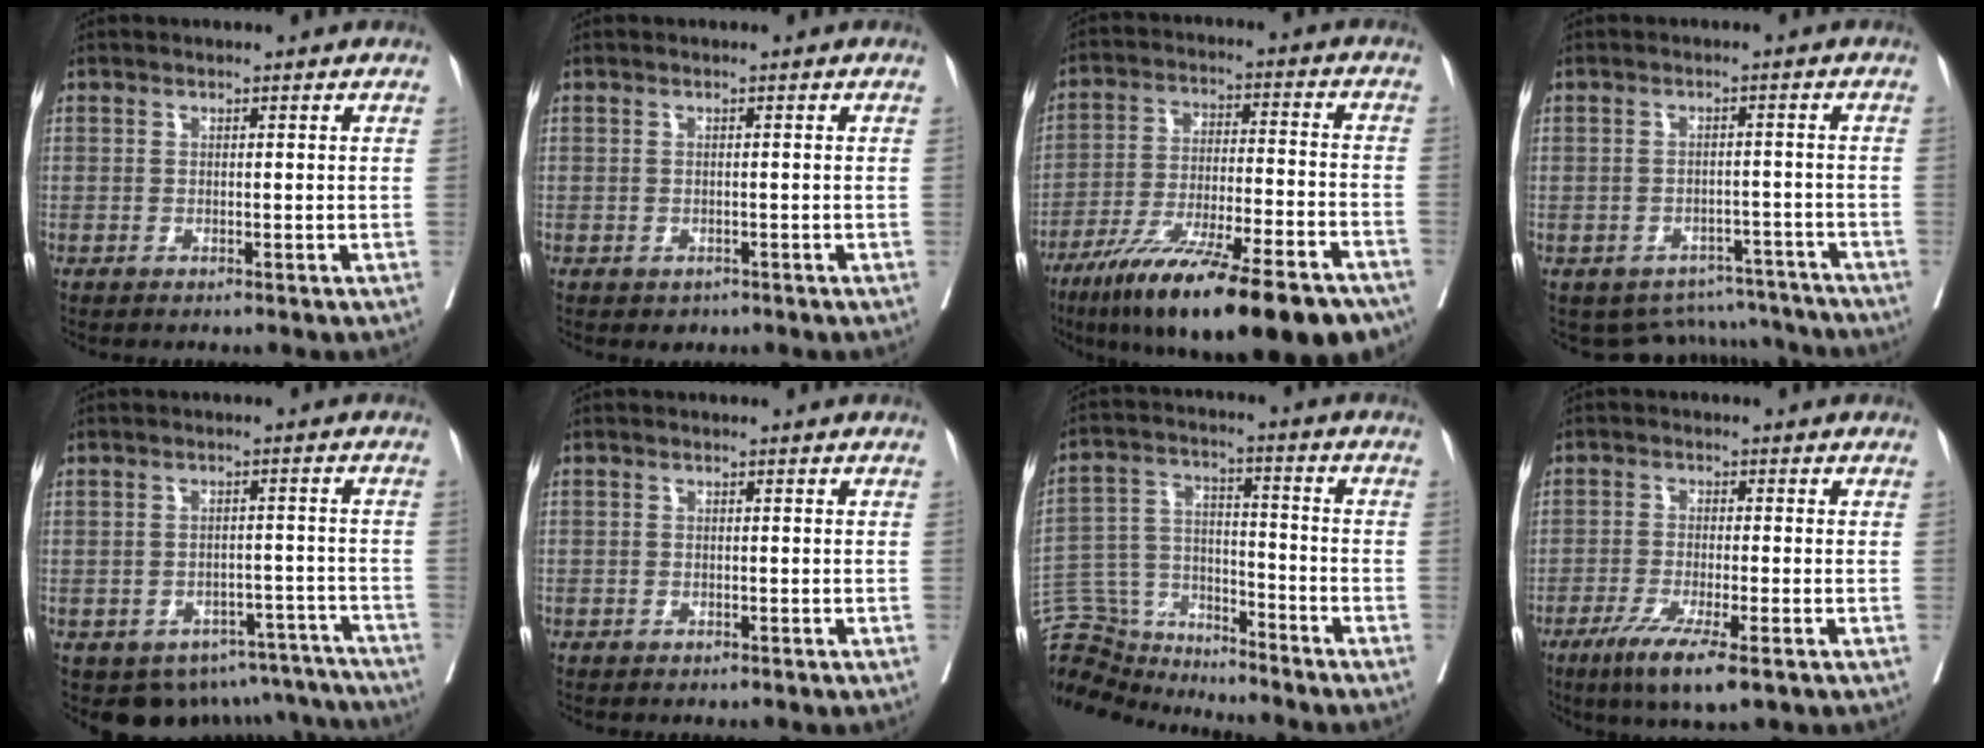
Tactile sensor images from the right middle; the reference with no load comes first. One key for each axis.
{"total": 1.2, "fx": -0.6, "fy": 0.9, "fz": 0.3, "tx": -0.007, "ty": 0.001, "tz": -0.003}
{"total": 25.2, "fx": -18.1, "fy": 4.0, "fz": 17.1, "tx": -0.219, "ty": -0.019, "tz": -0.284}
{"total": 8.6, "fx": -7.8, "fy": 3.8, "fz": -0.4, "tx": 0.022, "ty": 0.035, "tz": -0.090}
{"total": 13.0, "fx": -10.7, "fy": 6.9, "fz": 2.5, "tx": -0.018, "ty": 0.033, "tz": -0.116}
{"total": 1.0, "fx": -0.5, "fy": 0.8, "fz": 0.0, "tx": -0.005, "ty": 0.005, "tz": -0.010}
{"total": 13.4, "fx": -13.0, "fy": 3.3, "fz": 1.5, "tx": -0.037, "ty": 0.051, "tz": -0.225}
{"total": 8.0, "fx": -4.7, "fy": 0.7, "fz": 6.4, "tx": -0.113, "ty": -0.022, "tz": -0.077}